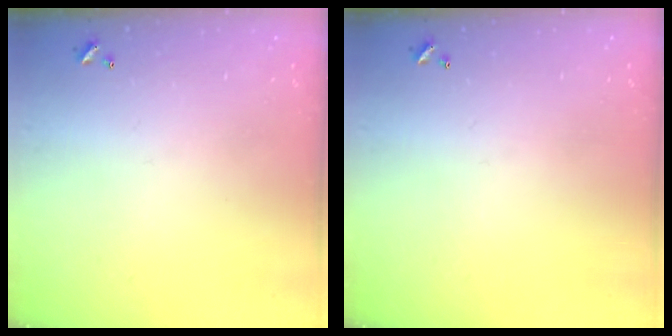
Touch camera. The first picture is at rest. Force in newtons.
{"total": 0.0}